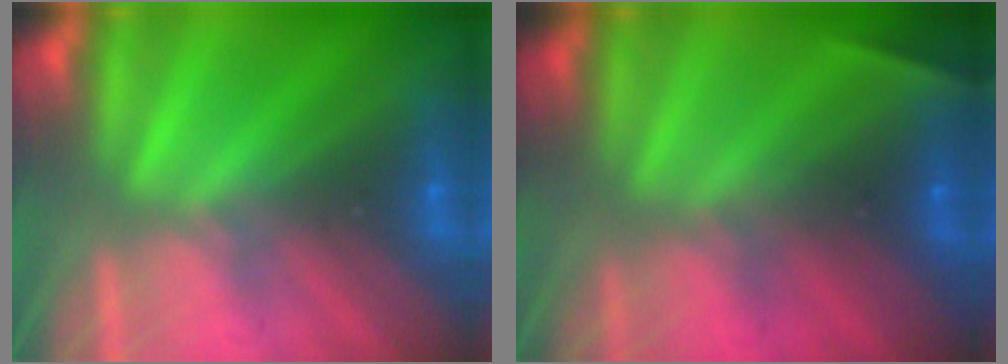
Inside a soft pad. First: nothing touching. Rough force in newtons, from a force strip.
{"total": 2.0}